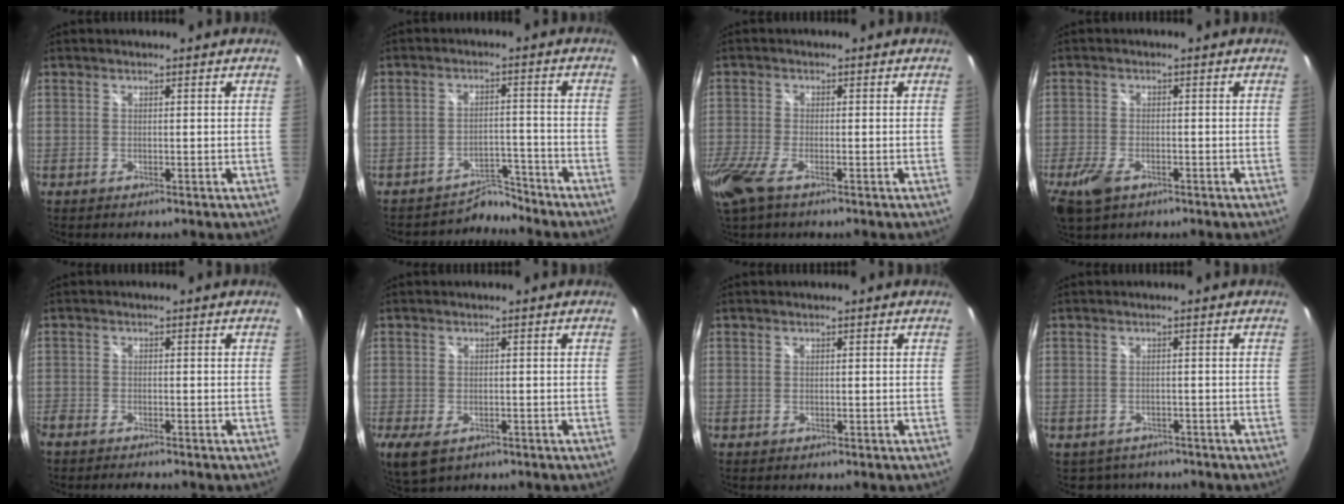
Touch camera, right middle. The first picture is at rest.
{"total": 5.4, "force": [-5.2, 1.2, -0.6], "torque": [0.007, 0.013, -0.083]}
{"total": 8.6, "force": [-5.2, 2.7, 6.4], "torque": [-0.155, -0.035, -0.102]}
{"total": 6.2, "force": [-3.5, 3.3, 4.0], "torque": [-0.105, -0.016, -0.063]}
{"total": 3.7, "force": [-3.4, 0.8, 1.3], "torque": [-0.038, -0.017, -0.062]}
{"total": 6.8, "force": [-3.5, 3.8, 4.4], "torque": [-0.097, -0.028, -0.058]}
{"total": 0.0}
{"total": 3.9, "force": [-3.1, 2.4, 0.4], "torque": [-0.013, -0.006, -0.042]}